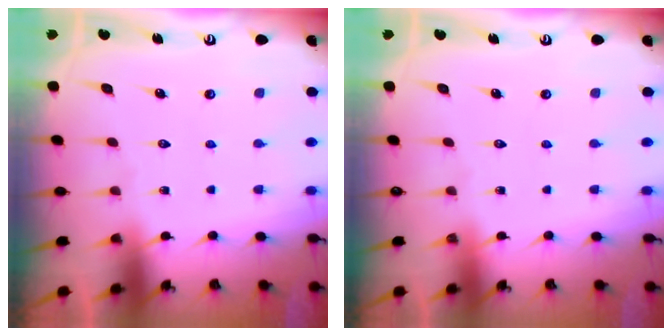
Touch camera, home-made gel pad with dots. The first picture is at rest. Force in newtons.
{"total": 0.0}